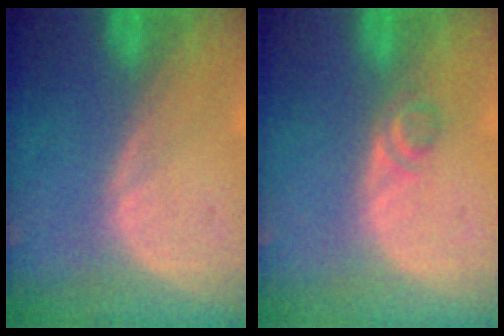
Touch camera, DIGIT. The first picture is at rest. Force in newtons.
{"total": 1.9, "press": 1.7, "slide": 0.8}